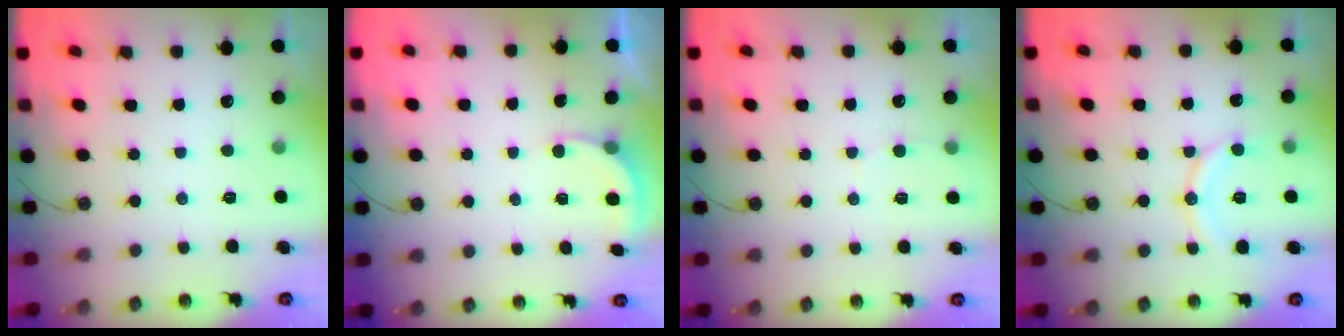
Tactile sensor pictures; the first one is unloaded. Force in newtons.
{"total": 2.6, "press": 2.6, "slide": 0.2}
{"total": 4.1, "press": 4.1, "slide": 0.4}
{"total": 10.9, "press": 10.9, "slide": 1.0}